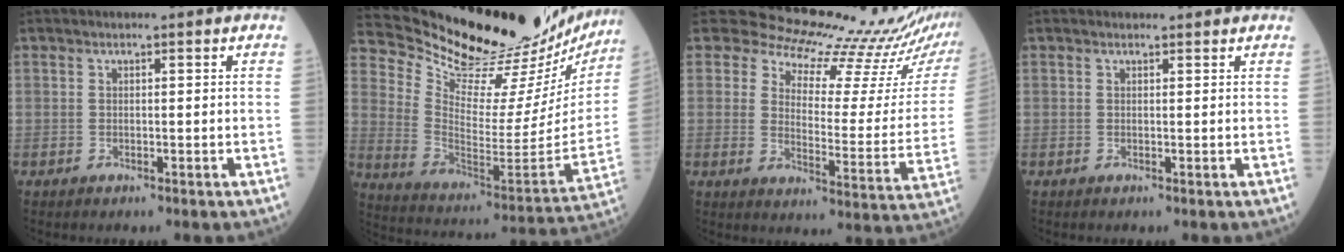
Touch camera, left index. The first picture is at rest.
{"total": 31.1, "force": [28.3, 5.4, 11.7], "torque": [-0.200, -0.116, 0.379]}
{"total": 17.8, "force": [17.0, 2.5, 4.8], "torque": [-0.064, -0.104, 0.191]}
{"total": 1.2, "force": [1.2, 0.4, 0.0], "torque": [-0.006, 0.004, 0.014]}